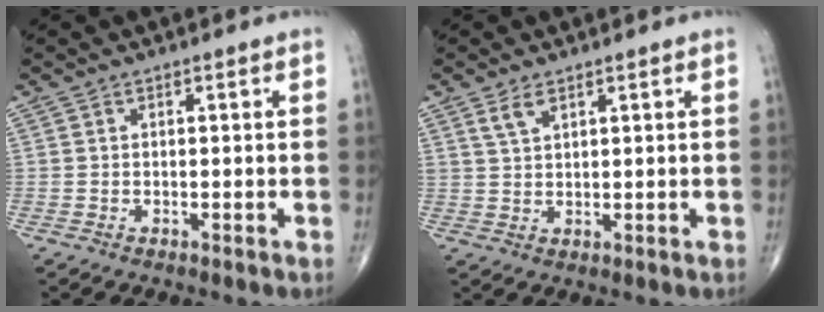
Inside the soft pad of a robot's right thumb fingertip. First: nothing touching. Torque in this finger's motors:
{"motor_torque": [0.01, 0.01, 0.25, 0.34, 0.00]}